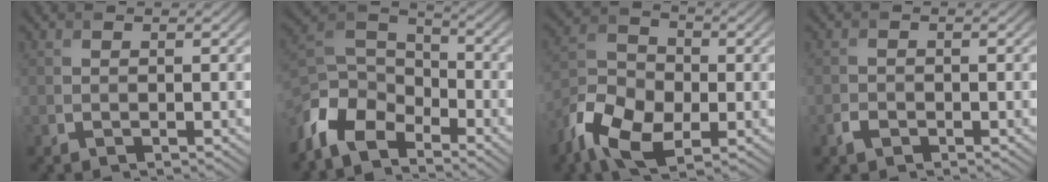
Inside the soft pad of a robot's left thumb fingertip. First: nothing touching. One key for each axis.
{"total": 9.2, "fx": -6.5, "fy": 4.6, "fz": 4.6, "tx": -0.117, "ty": -0.011, "tz": -0.149}
{"total": 10.3, "fx": -5.2, "fy": 6.0, "fz": 6.6, "tx": -0.145, "ty": -0.014, "tz": -0.114}
{"total": 1.4, "fx": -0.9, "fy": 0.9, "fz": 0.6, "tx": -0.014, "ty": -0.002, "tz": -0.019}